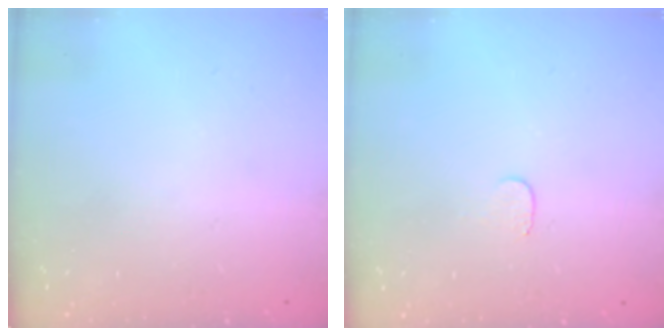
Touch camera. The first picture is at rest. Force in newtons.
{"total": 3.4, "press": 3.4, "slide": 0.2}